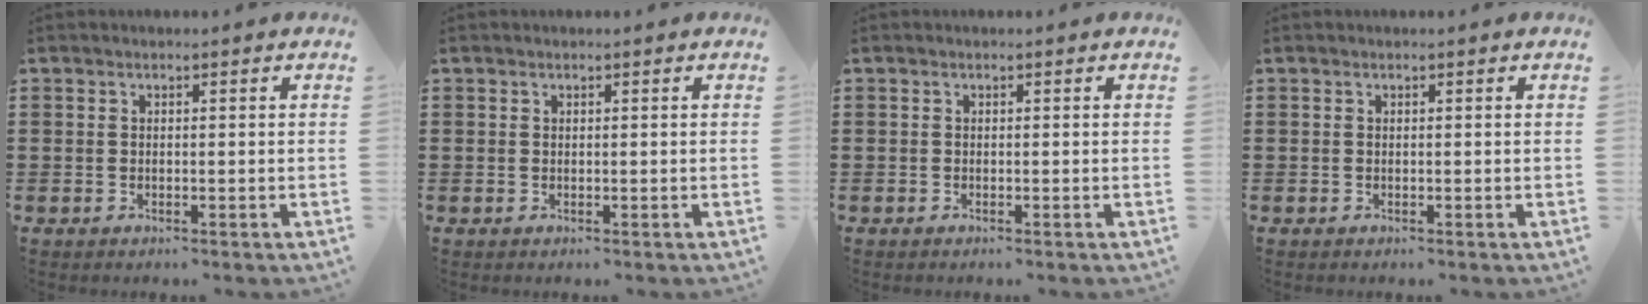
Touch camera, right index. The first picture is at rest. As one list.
[{"total": 0.0}, {"total": 0.0}, {"total": 0.0}]